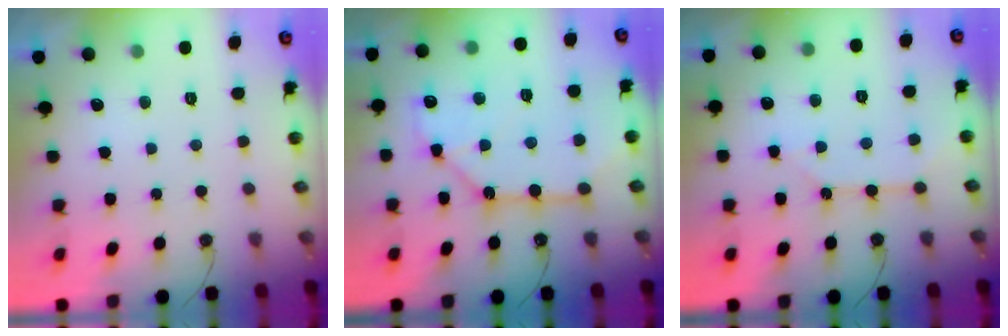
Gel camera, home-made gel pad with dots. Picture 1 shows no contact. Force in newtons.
{"total": 12.8, "press": 12.7, "slide": 1.5}
{"total": 4.6, "press": 4.6, "slide": 0.5}